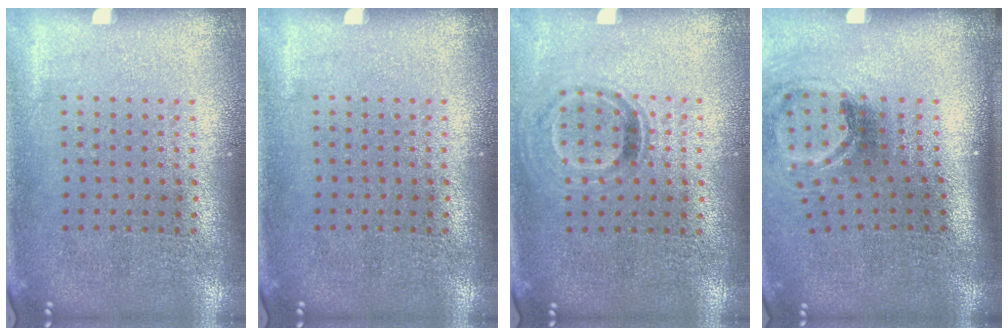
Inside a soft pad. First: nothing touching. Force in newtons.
{"total": 0.0}
{"total": 1.0, "press": 0.9, "slide": 0.6}
{"total": 2.0, "press": 1.3, "slide": 1.6}